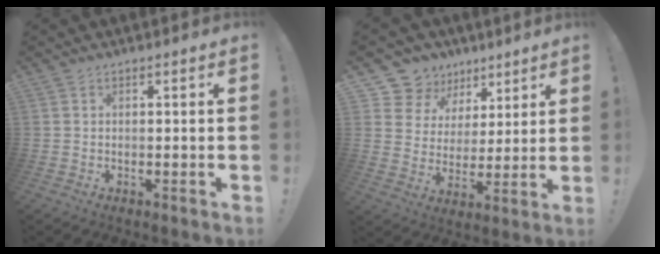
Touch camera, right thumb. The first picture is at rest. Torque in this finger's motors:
{"motor_torque": [-0.47, 0.52, -0.37, 0.39, 0.07]}